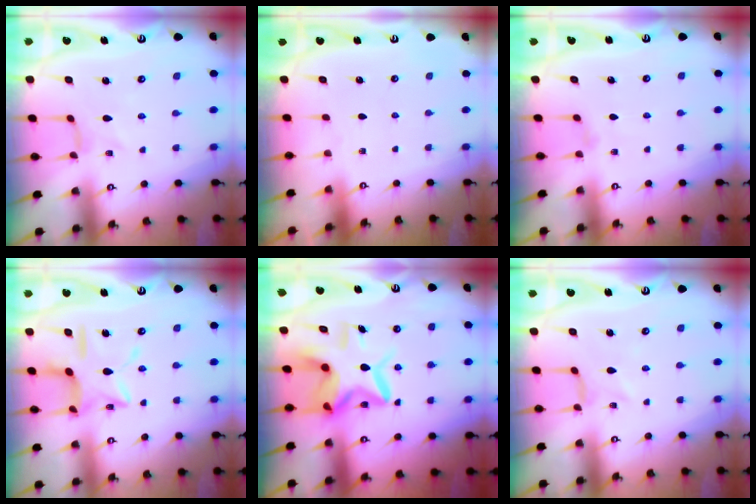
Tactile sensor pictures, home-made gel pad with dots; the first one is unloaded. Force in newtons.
{"total": 0.0}
{"total": 0.8, "press": 0.7, "slide": 0.3}
{"total": 12.6, "press": 12.5, "slide": 0.9}
{"total": 12.7, "press": 12.6, "slide": 2.0}
{"total": 0.0}